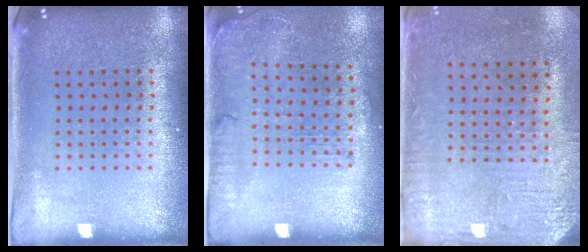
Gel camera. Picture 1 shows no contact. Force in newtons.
{"total": 1.6, "press": 1.4, "slide": 0.8}
{"total": 3.2, "press": 2.7, "slide": 1.8}